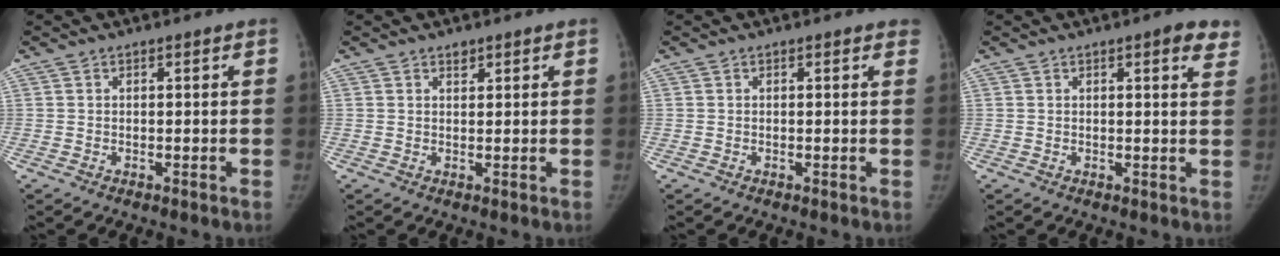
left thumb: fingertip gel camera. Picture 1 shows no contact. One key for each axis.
{"total": 1.2, "fx": 0.9, "fy": 0.7, "fz": 0.4, "tx": 0.001, "ty": -0.006, "tz": 0.012}
{"total": 1.3, "fx": 1.0, "fy": 0.5, "fz": 0.6, "tx": 0.002, "ty": 0.000, "tz": 0.006}
{"total": 4.0, "fx": 2.4, "fy": 1.1, "fz": 3.0, "tx": -0.023, "ty": -0.008, "tz": 0.023}